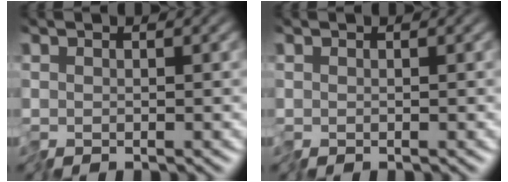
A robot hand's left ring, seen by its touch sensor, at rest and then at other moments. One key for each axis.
{"total": 0.0}